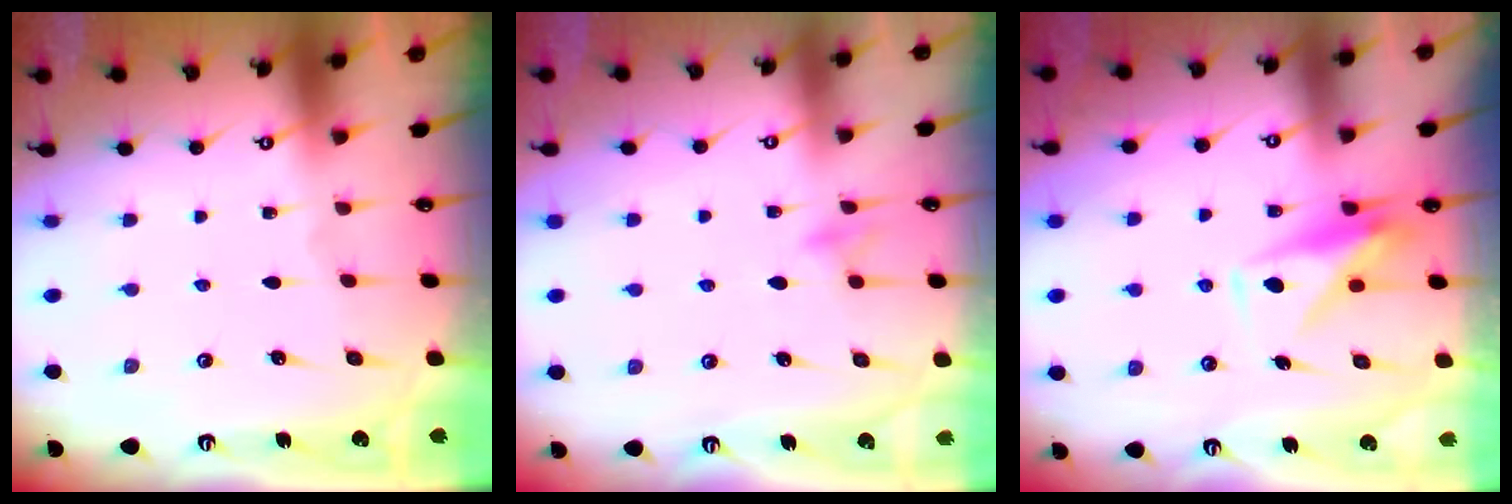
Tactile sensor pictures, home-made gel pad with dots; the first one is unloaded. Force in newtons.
{"total": 8.7, "press": 8.6, "slide": 0.9}
{"total": 7.7, "press": 7.7, "slide": 0.2}